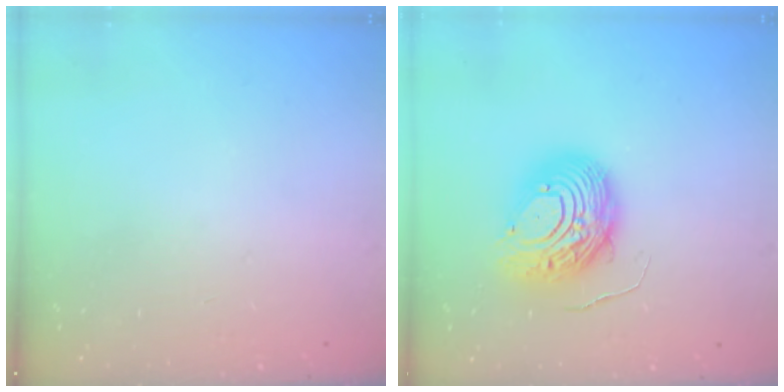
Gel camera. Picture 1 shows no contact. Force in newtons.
{"total": 11.8, "press": 11.8, "slide": 1.3}